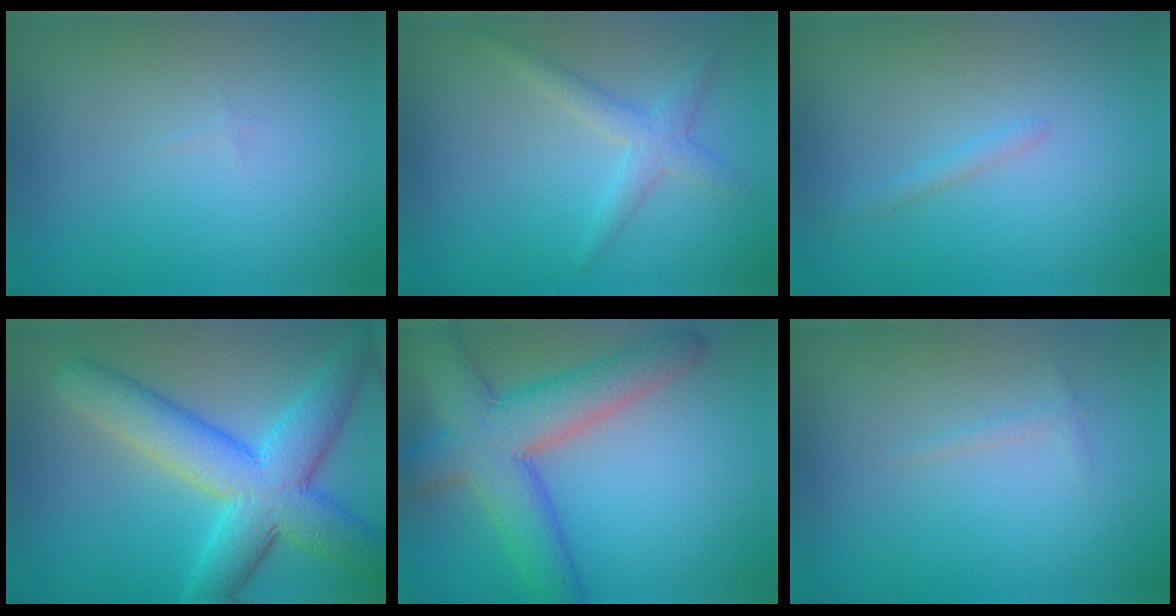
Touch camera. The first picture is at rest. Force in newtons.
{"total": 2.2, "press": 2.2, "slide": 0.1}
{"total": 0.7, "press": 0.7, "slide": 0.0}
{"total": 8.7, "press": 8.7, "slide": 0.3}
{"total": 7.8, "press": 7.8, "slide": 0.4}
{"total": 0.6, "press": 0.6, "slide": 0.1}